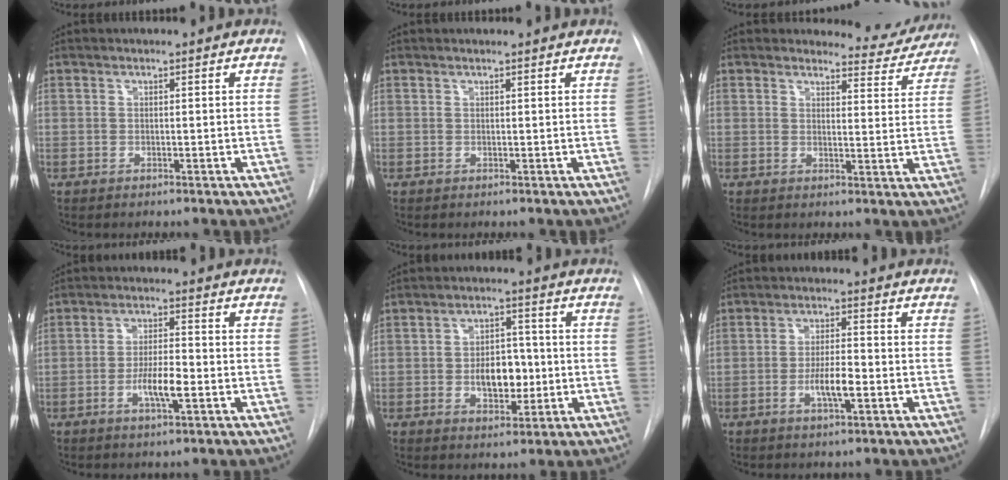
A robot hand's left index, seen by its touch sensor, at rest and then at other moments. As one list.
[{"total": 0.7, "force": [0.6, -0.1, 0.2], "torque": [-0.009, 0.005, 0.012]}, {"total": 6.1, "force": [5.8, 1.5, -0.6], "torque": [0.021, -0.031, 0.058]}, {"total": 5.5, "force": [-2.2, 0.9, 5.0], "torque": [-0.094, -0.004, -0.036]}, {"total": 6.8, "force": [-1.3, 3.9, 5.4], "torque": [-0.085, 0.007, -0.012]}, {"total": 5.0, "force": [-2.0, 0.8, 4.5], "torque": [-0.084, -0.004, -0.032]}]